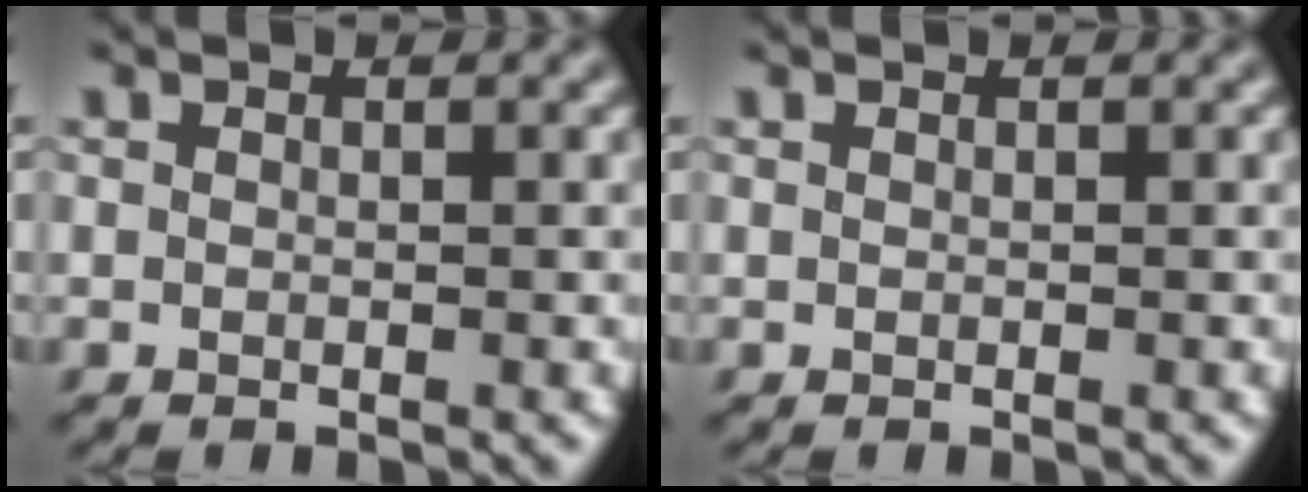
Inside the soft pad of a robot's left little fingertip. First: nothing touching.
{"total": 0.0}